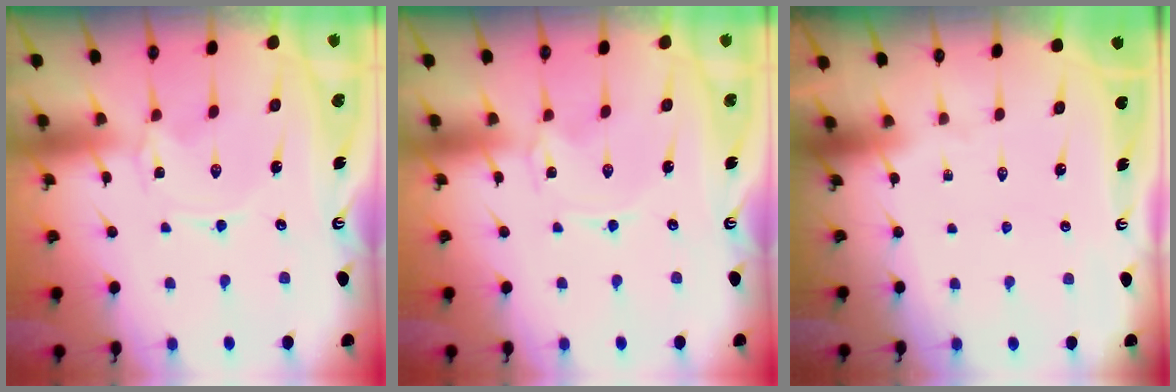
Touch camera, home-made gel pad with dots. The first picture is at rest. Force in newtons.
{"total": 0.0}
{"total": 0.0}